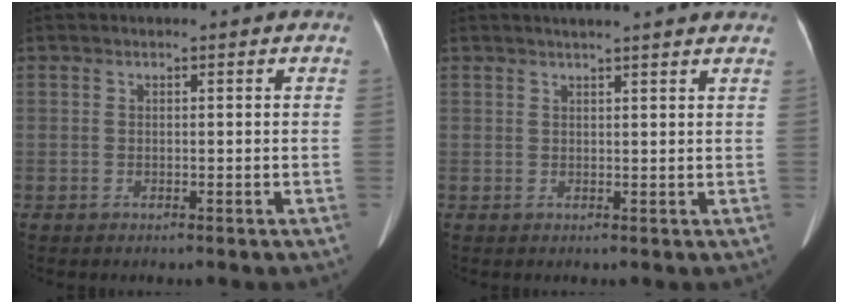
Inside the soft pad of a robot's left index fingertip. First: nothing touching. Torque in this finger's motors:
{"motor_torque": [-0.32, -0.09, -0.10, 0.01]}